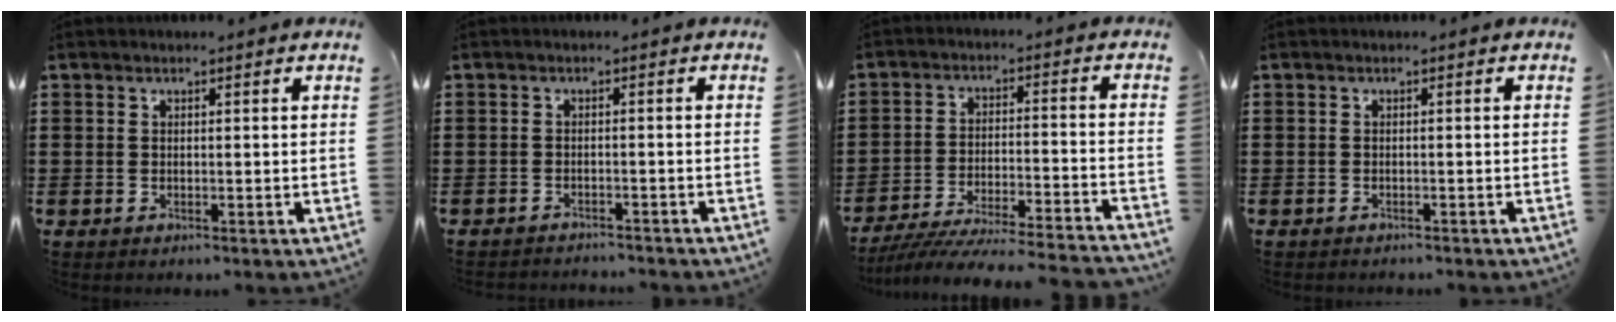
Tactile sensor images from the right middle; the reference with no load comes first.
{"total": 1.6, "force": [-1.6, 0.0, -0.1], "torque": [-0.005, 0.000, -0.034]}
{"total": 6.5, "force": [-6.2, -0.2, 1.8], "torque": [-0.036, -0.011, -0.123]}
{"total": 0.6, "force": [-0.6, 0.0, 0.0], "torque": [-0.002, -0.001, -0.013]}